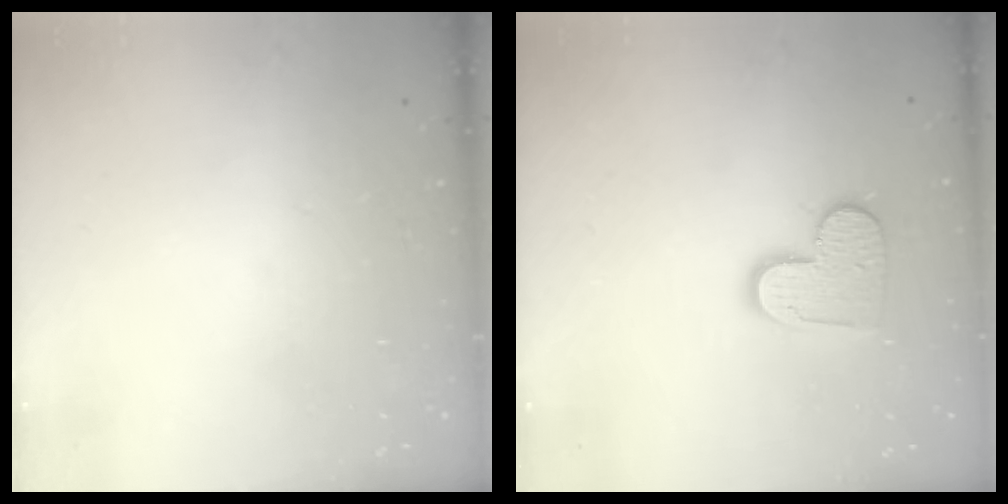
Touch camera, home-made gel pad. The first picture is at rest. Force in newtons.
{"total": 9.7, "press": 9.7, "slide": 0.5}